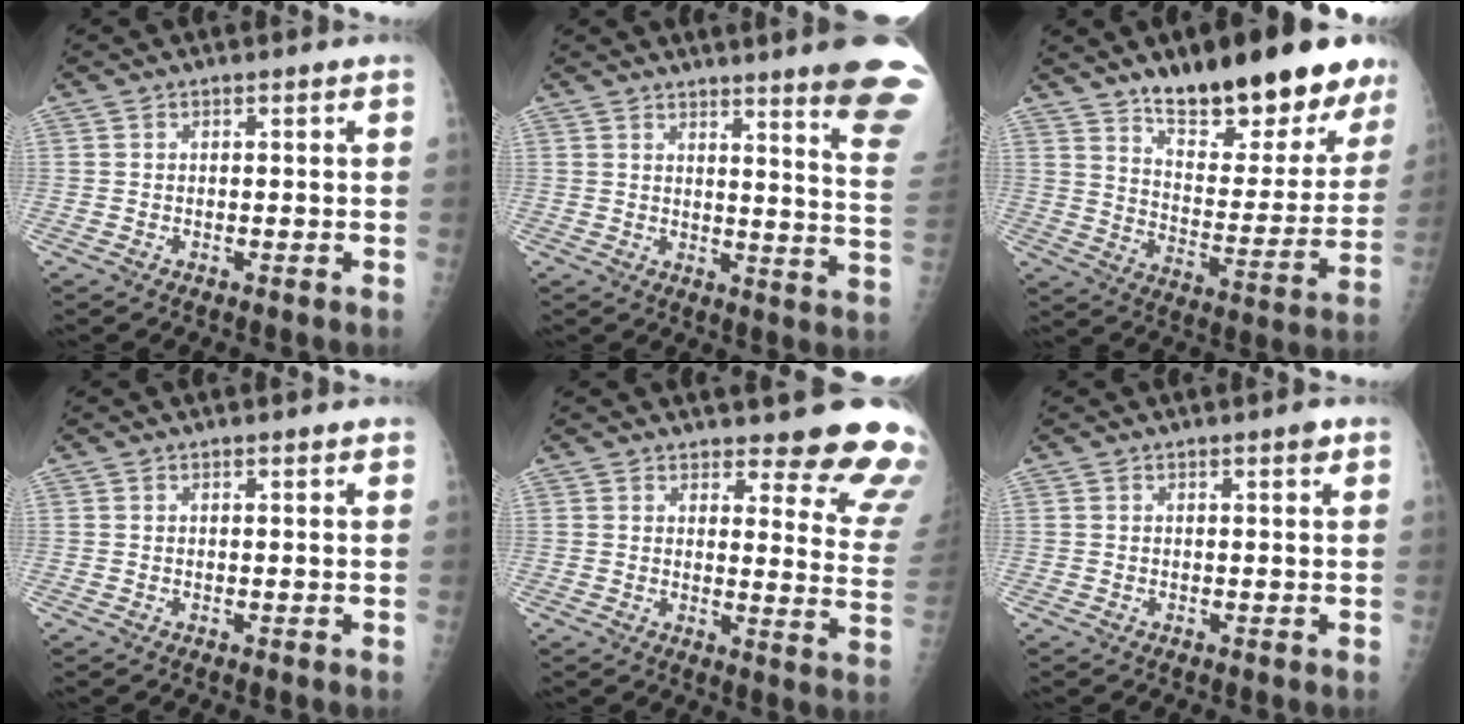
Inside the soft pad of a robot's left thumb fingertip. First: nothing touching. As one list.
[{"total": 16.0, "force": [12.0, 0.2, 10.6], "torque": [-0.107, -0.099, 0.135]}, {"total": 23.9, "force": [16.7, 7.8, 15.2], "torque": [-0.169, -0.092, 0.251]}, {"total": 1.1, "force": [0.8, 0.4, 0.6], "torque": [-0.007, -0.002, 0.009]}, {"total": 15.7, "force": [14.0, 3.5, 6.3], "torque": [-0.027, -0.124, 0.144]}, {"total": 1.5, "force": [0.9, 0.4, 1.1], "torque": [-0.013, -0.002, 0.010]}]